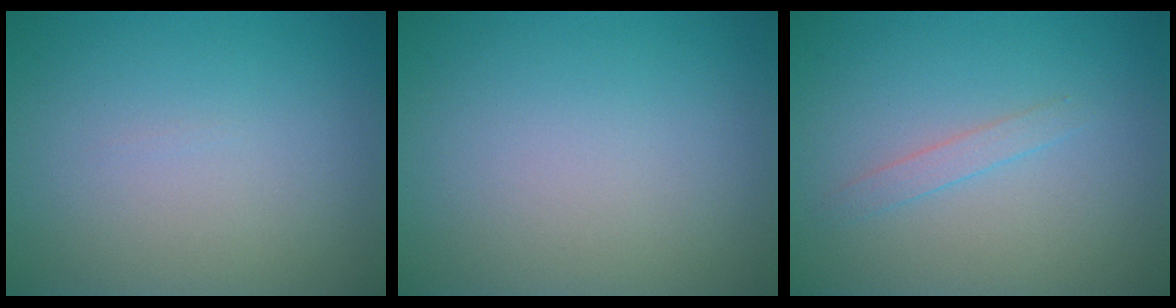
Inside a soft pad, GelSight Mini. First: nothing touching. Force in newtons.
{"total": 0.0}
{"total": 1.1, "press": 1.1, "slide": 0.1}